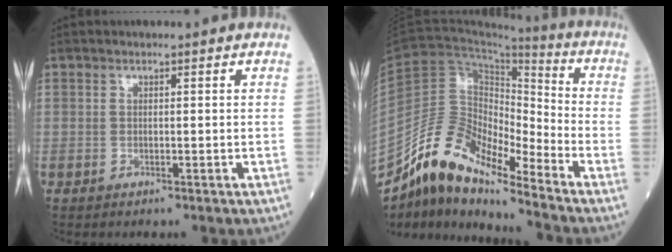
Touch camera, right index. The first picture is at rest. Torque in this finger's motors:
{"motor_torque": [1.11, -1.03, -0.24, -0.21]}